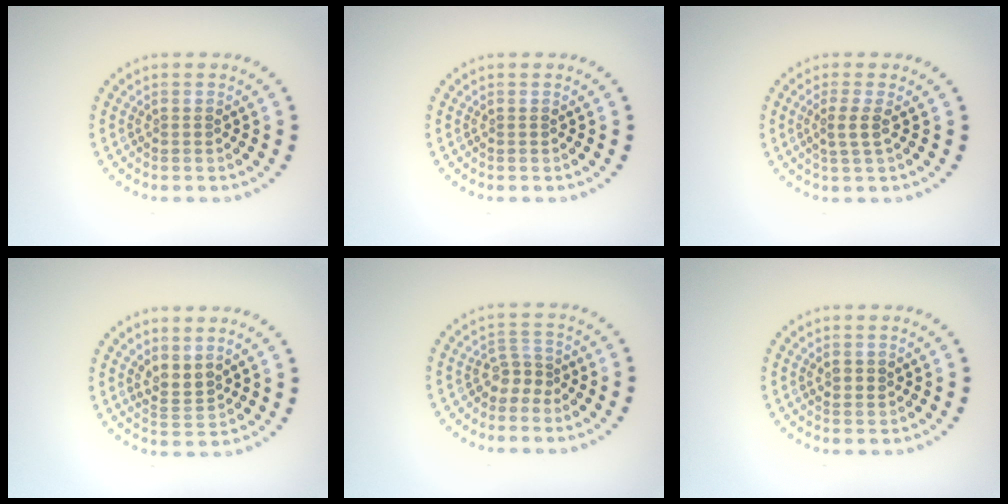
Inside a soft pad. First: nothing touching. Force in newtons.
{"total": 0.0}
{"total": 1.6, "press": 1.3, "slide": 1.0}
{"total": 2.1, "press": 1.6, "slide": 1.4}
{"total": 1.9, "press": 1.2, "slide": 1.4}
{"total": 1.1, "press": 1.0, "slide": 0.5}